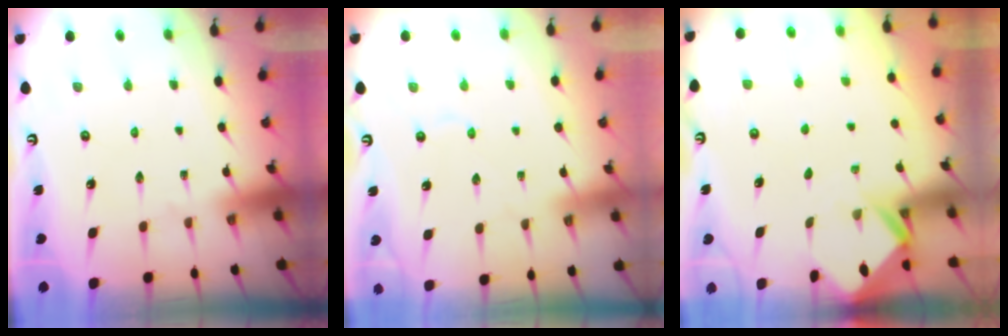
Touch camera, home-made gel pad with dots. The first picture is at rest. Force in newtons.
{"total": 2.7, "press": 2.7, "slide": 0.4}
{"total": 2.3, "press": 2.3, "slide": 0.2}